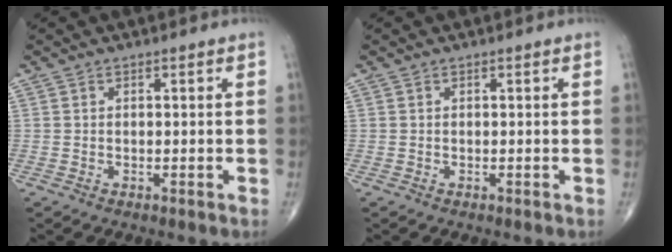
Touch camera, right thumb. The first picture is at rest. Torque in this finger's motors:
{"motor_torque": [0.94, 0.73, -0.21, -0.08, 0.00]}